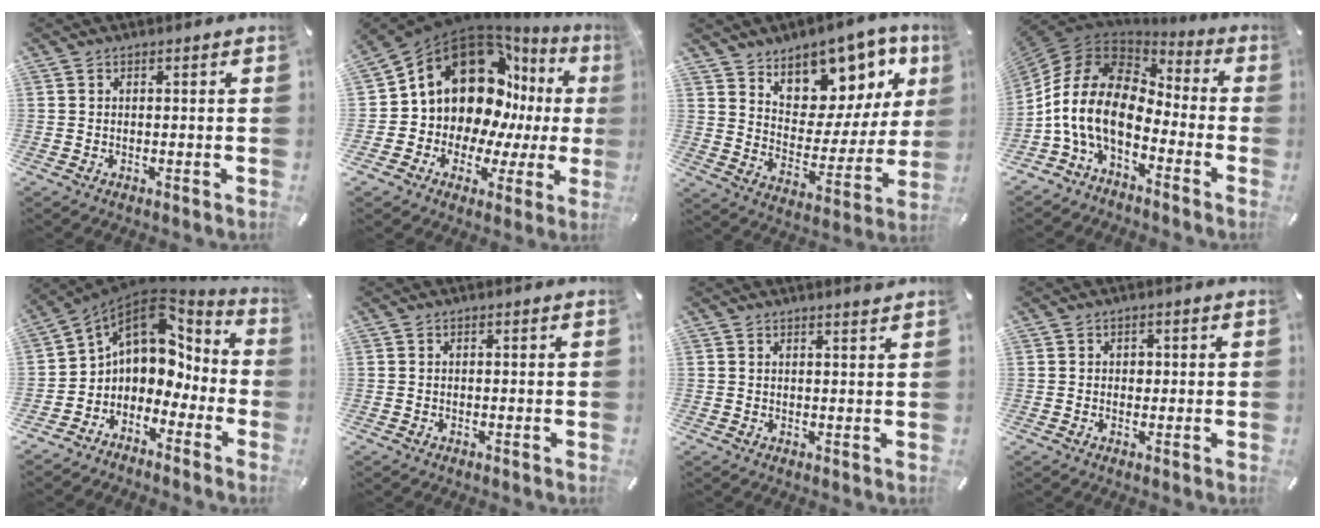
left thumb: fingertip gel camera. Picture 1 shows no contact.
{"total": 17.9, "force": [6.4, 13.6, 9.7], "torque": [-0.157, -0.073, 0.120]}
{"total": 13.0, "force": [9.2, 8.1, 4.2], "torque": [-0.047, -0.092, 0.159]}
{"total": 14.5, "force": [-4.8, 8.7, 10.6], "torque": [-0.240, 0.013, -0.096]}
{"total": 8.2, "force": [2.5, 7.0, 3.5], "torque": [-0.073, -0.027, 0.047]}
{"total": 0.0}
{"total": 1.3, "force": [1.3, -0.2, 0.3], "torque": [-0.007, -0.007, 0.023]}
{"total": 1.5, "force": [0.0, 1.3, 0.7], "torque": [0.000, -0.001, -0.005]}